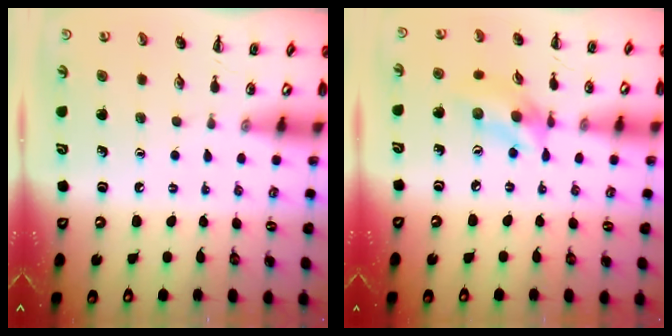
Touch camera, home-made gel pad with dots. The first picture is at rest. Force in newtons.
{"total": 10.0, "press": 9.8, "slide": 1.7}